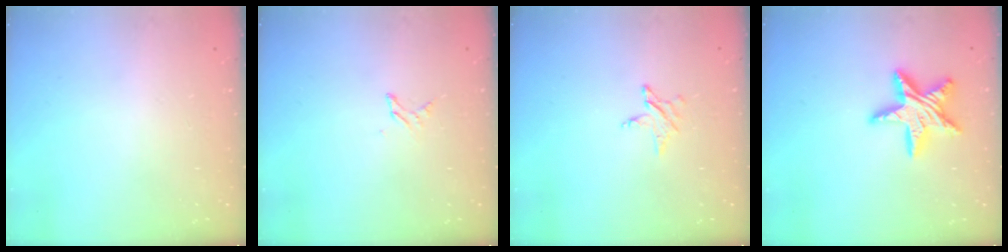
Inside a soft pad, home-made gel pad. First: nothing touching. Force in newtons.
{"total": 2.9, "press": 2.9, "slide": 0.3}
{"total": 2.9, "press": 2.8, "slide": 0.3}
{"total": 13.4, "press": 13.3, "slide": 1.0}